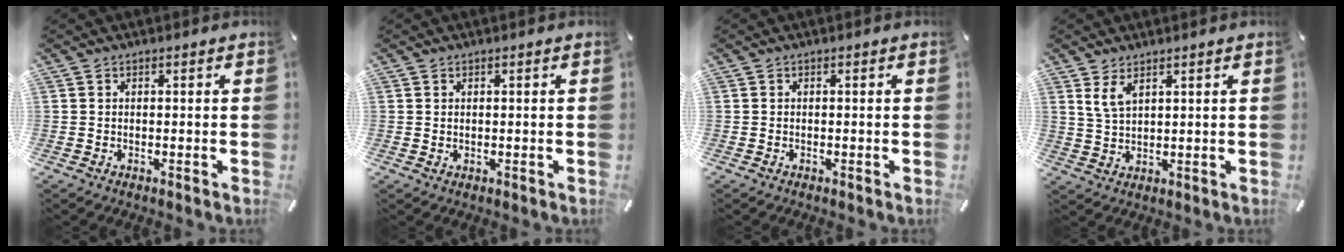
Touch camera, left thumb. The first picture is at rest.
{"total": 0.6, "force": [0.4, 0.2, 0.3], "torque": [-0.005, -0.001, 0.008]}
{"total": 0.0}
{"total": 4.6, "force": [2.9, 2.1, 2.9], "torque": [-0.071, -0.005, 0.052]}